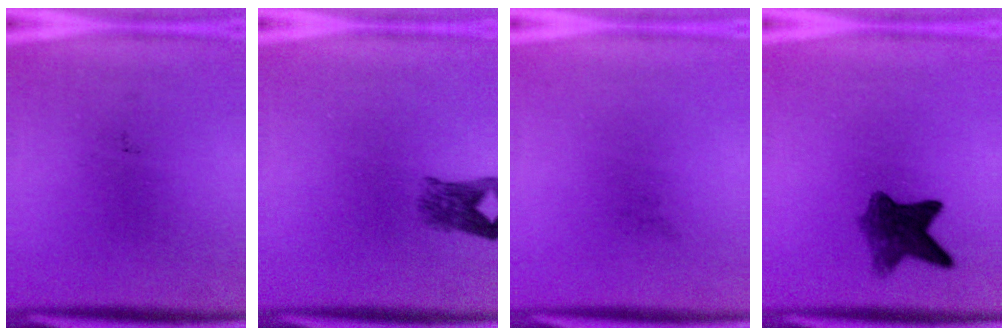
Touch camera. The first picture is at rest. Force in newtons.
{"total": 3.3}
{"total": 0.0}
{"total": 6.1}